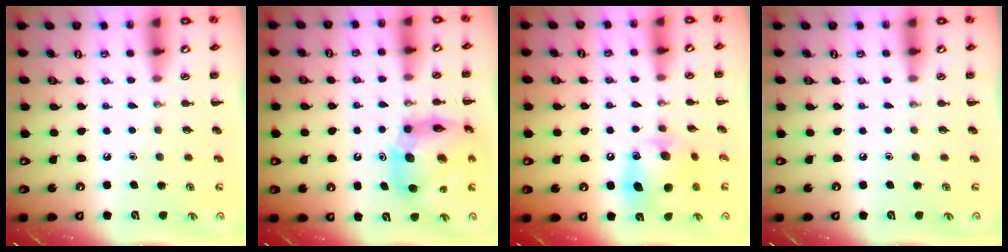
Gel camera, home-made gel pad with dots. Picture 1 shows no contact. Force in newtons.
{"total": 13.4, "press": 13.0, "slide": 3.4}
{"total": 12.1, "press": 11.9, "slide": 1.6}
{"total": 0.0}